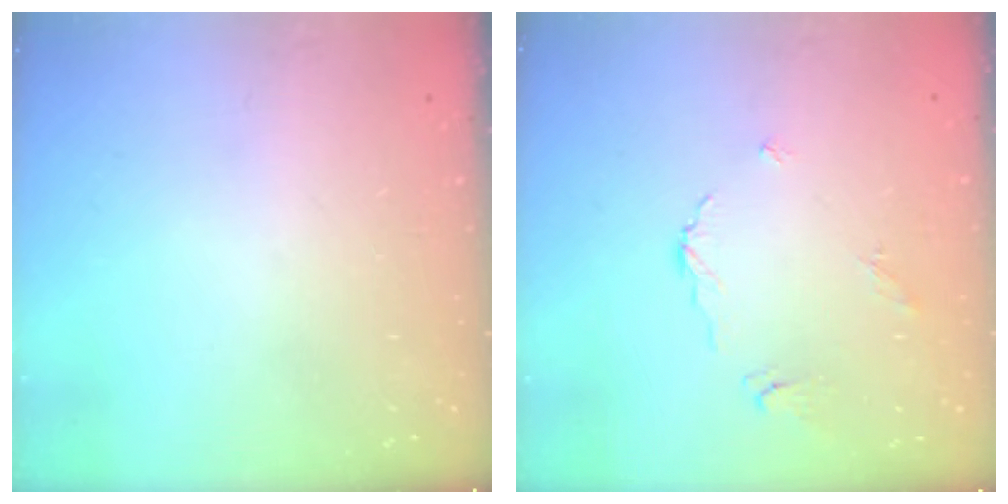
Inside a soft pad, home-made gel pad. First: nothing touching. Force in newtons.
{"total": 4.6, "press": 4.6, "slide": 0.5}